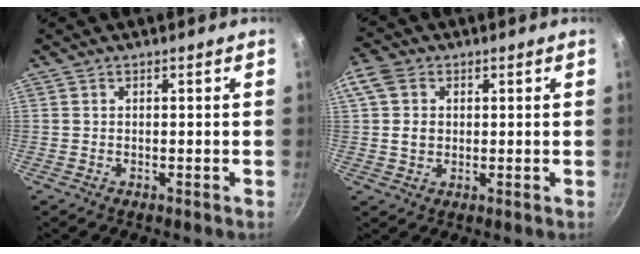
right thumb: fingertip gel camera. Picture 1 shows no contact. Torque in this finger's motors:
{"motor_torque": [-0.31, 0.64, 0.27, -0.27, 0.33]}